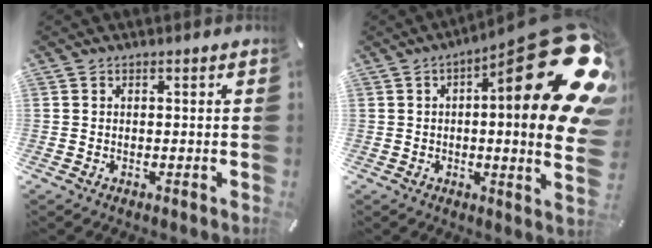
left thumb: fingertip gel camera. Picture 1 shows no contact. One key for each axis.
{"total": 30.1, "fx": 10.0, "fy": 7.8, "fz": 27.3, "tx": -0.350, "ty": -0.091, "tz": 0.173}